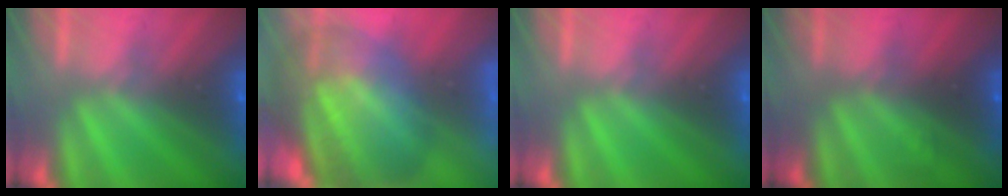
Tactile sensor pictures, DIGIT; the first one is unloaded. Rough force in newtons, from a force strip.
{"total": 10.8}
{"total": 0.0}
{"total": 1.6}